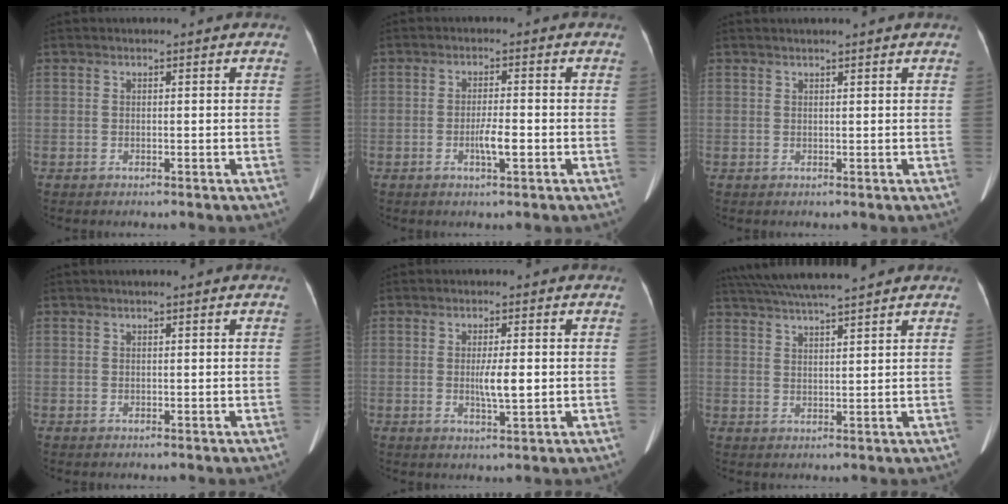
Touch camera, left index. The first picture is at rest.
{"total": 3.3, "force": [-1.5, 0.4, 3.0], "torque": [-0.057, -0.004, -0.024]}
{"total": 2.4, "force": [2.1, -0.1, 1.3], "torque": [-0.016, 0.021, 0.030]}
{"total": 0.6, "force": [0.4, -0.1, 0.5], "torque": [-0.010, 0.010, 0.011]}
{"total": 3.6, "force": [-0.4, 0.4, 3.6], "torque": [-0.068, -0.008, -0.004]}
{"total": 12.1, "force": [10.7, 0.5, 5.6], "torque": [-0.107, 0.032, 0.166]}